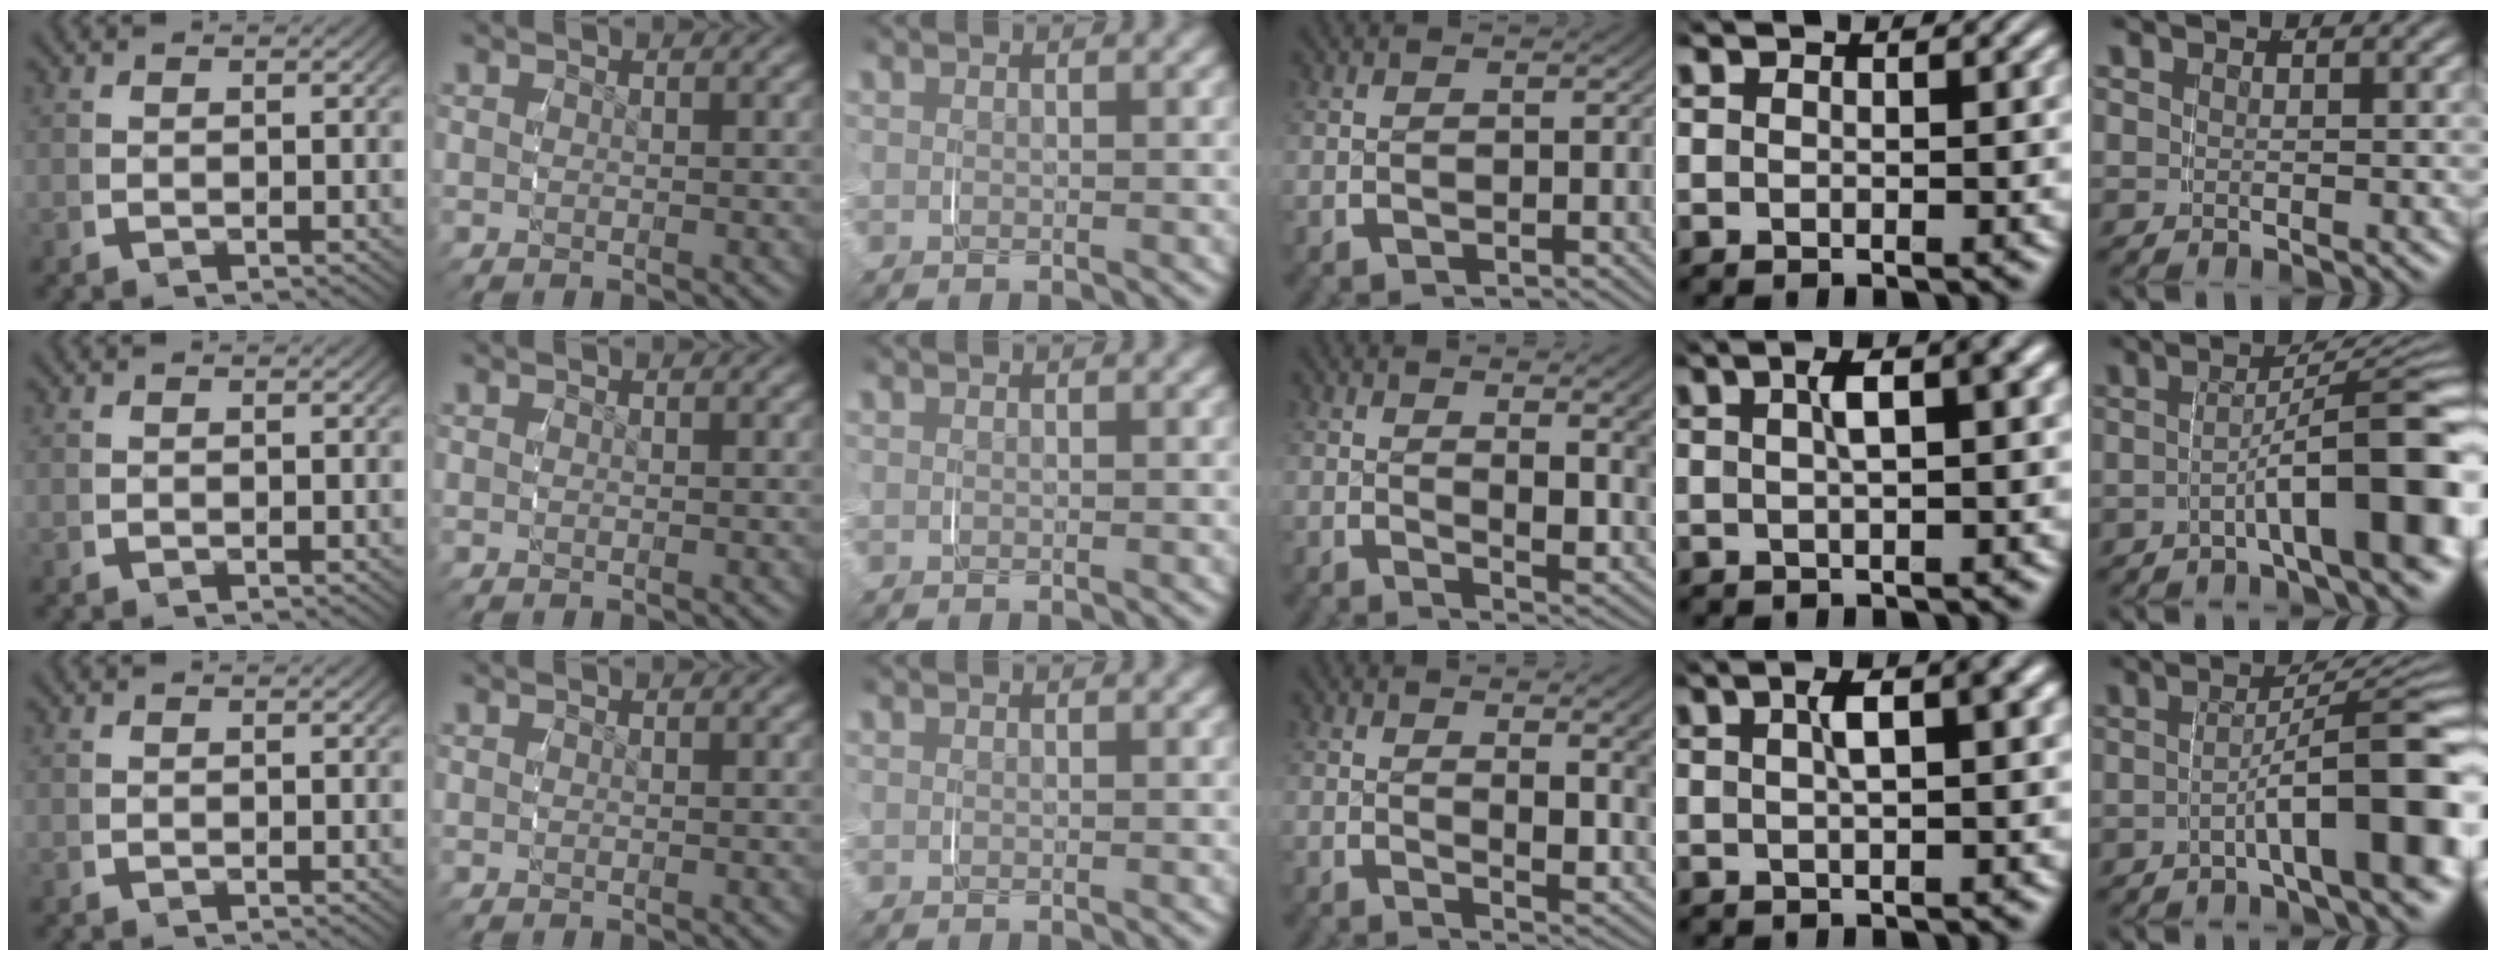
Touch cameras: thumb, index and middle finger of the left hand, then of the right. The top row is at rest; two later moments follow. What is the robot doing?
{"motion": "grasp_and_lifting", "object": "jewelry box"}